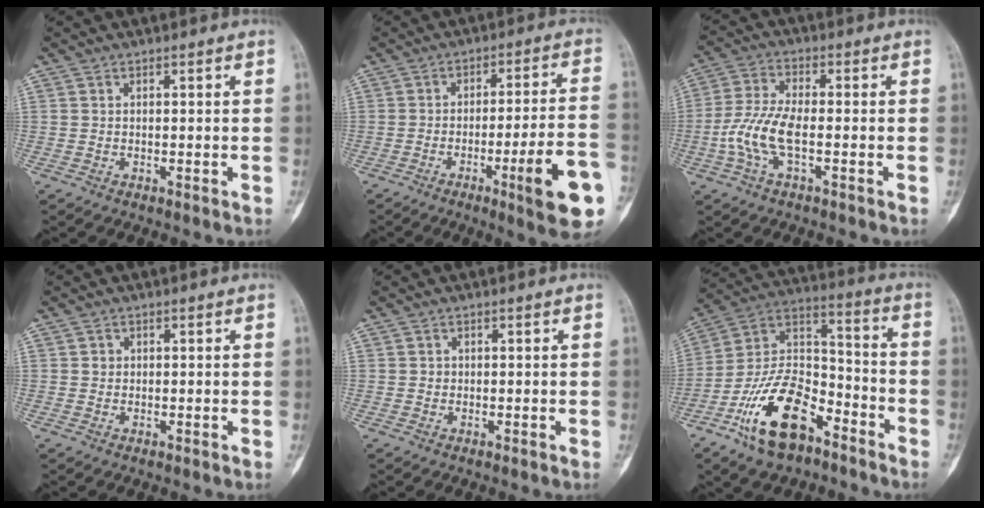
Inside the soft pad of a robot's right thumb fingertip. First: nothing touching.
{"total": 14.6, "force": [-5.9, 1.6, 13.2], "torque": [-0.183, 0.016, -0.081]}
{"total": 8.7, "force": [-2.2, 3.2, 7.8], "torque": [-0.184, 0.018, -0.047]}
{"total": 1.0, "force": [0.1, 0.9, 0.3], "torque": [0.001, 0.002, 0.002]}
{"total": 0.7, "force": [0.0, 0.7, 0.2], "torque": [0.001, 0.002, 0.000]}
{"total": 18.9, "force": [-10.7, 9.6, 12.2], "torque": [-0.208, 0.083, -0.198]}